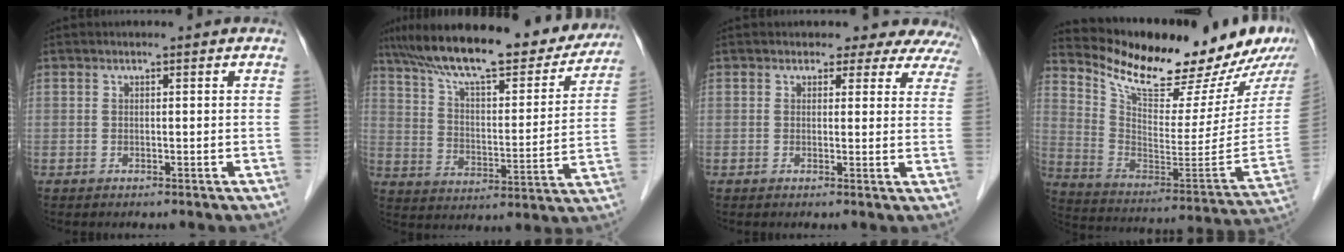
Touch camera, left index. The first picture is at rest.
{"total": 25.5, "force": [21.5, 5.9, 12.4], "torque": [-0.204, 0.009, 0.305]}
{"total": 8.4, "force": [7.8, 3.2, 0.7], "torque": [0.029, -0.007, 0.053]}
{"total": 22.8, "force": [19.1, 4.6, 11.5], "torque": [-0.188, -0.051, 0.285]}